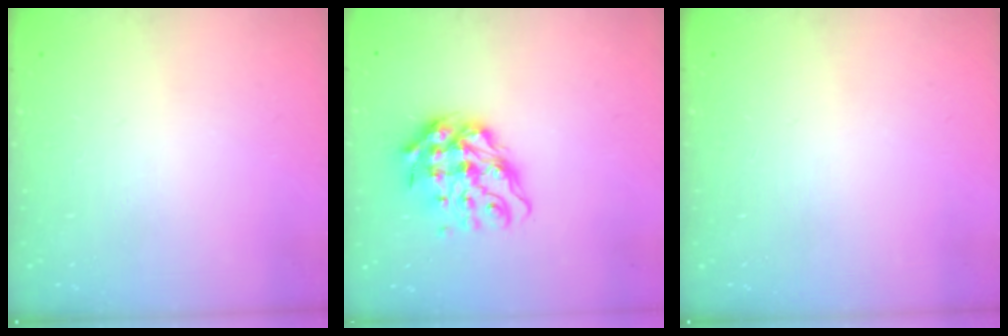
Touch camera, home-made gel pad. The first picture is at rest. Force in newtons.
{"total": 11.7, "press": 11.5, "slide": 1.9}
{"total": 0.0}